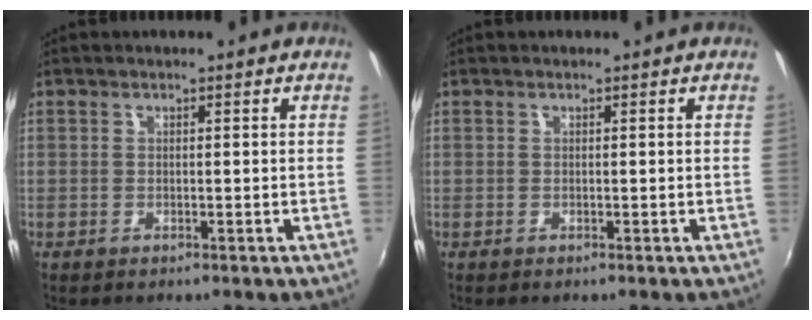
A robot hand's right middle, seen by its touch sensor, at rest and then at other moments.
{"total": 0.0}